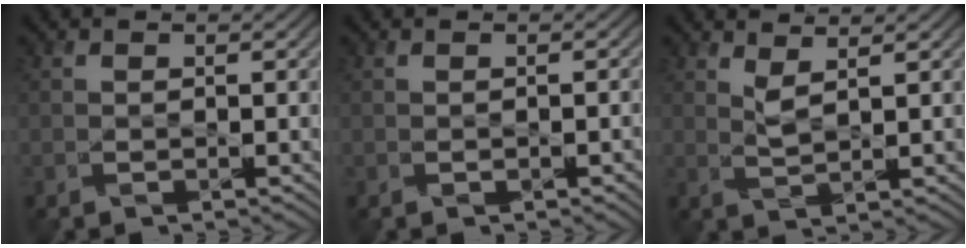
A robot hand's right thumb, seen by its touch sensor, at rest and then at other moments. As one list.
[{"total": 1.4, "force": [-0.4, 0.6, 1.2], "torque": [-0.019, -0.005, -0.002]}, {"total": 2.3, "force": [1.7, 0.3, 1.5], "torque": [-0.040, -0.002, 0.038]}]